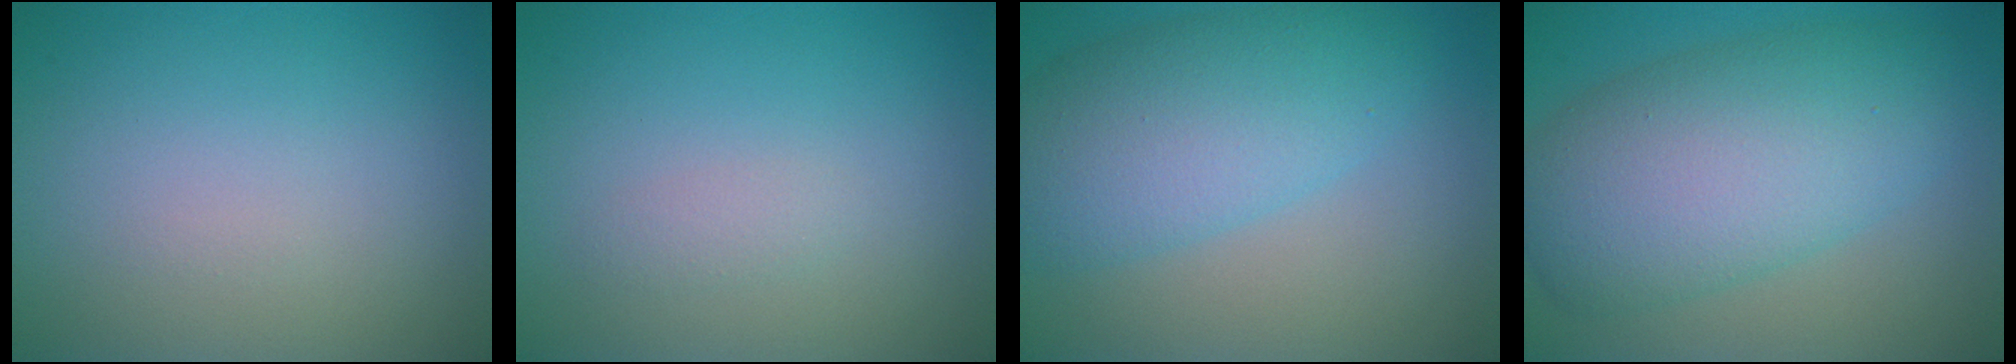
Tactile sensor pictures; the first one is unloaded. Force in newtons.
{"total": 1.0, "press": 1.0, "slide": 0.0}
{"total": 7.2, "press": 7.2, "slide": 0.3}
{"total": 9.5, "press": 9.5, "slide": 0.3}